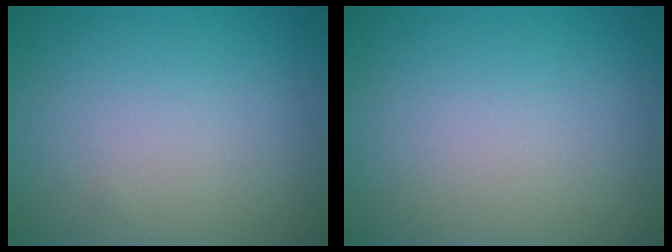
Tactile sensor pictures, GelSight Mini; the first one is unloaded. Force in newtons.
{"total": 0.0}